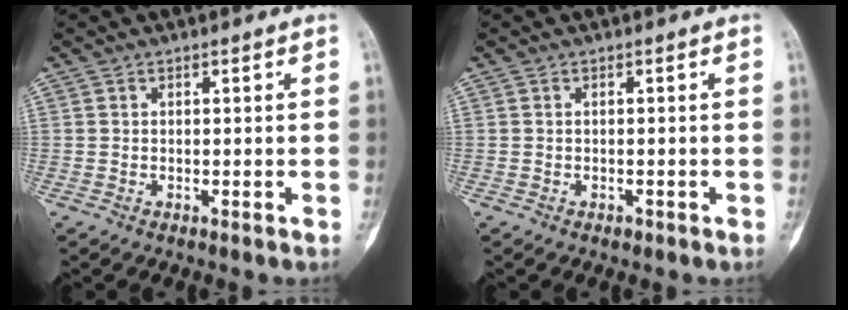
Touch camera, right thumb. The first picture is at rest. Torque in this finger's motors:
{"motor_torque": [0.14, 0.21, -0.11, -0.03, 0.03]}